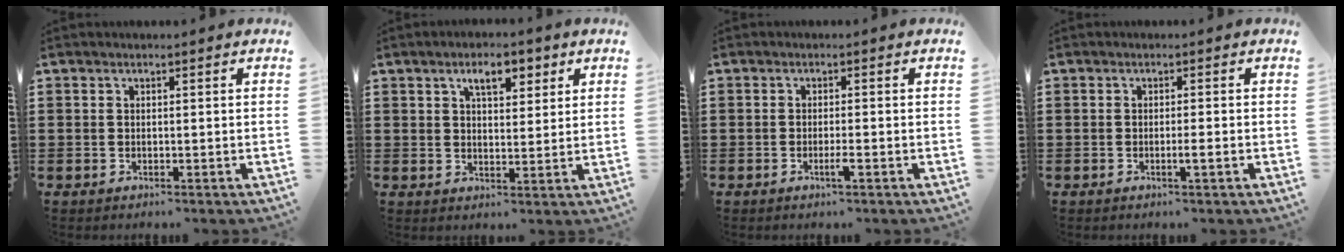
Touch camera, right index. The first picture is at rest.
{"total": 4.8, "force": [2.9, 1.9, 3.3], "torque": [-0.050, 0.000, 0.044]}
{"total": 1.8, "force": [-1.0, 0.0, 1.5], "torque": [-0.033, -0.006, -0.019]}
{"total": 1.6, "force": [-0.6, 0.0, 1.5], "torque": [-0.024, -0.002, -0.012]}